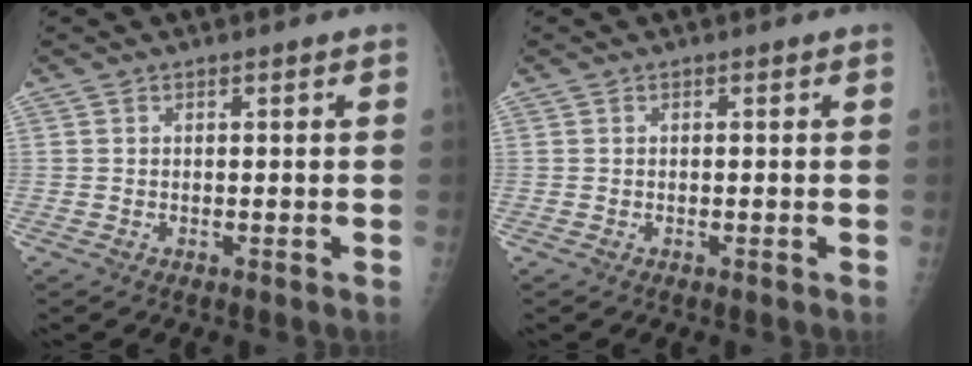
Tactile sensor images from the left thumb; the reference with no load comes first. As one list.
[{"total": 0.0}]